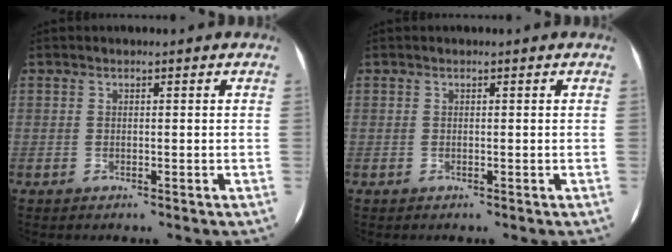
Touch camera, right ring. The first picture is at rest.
{"total": 0.0}